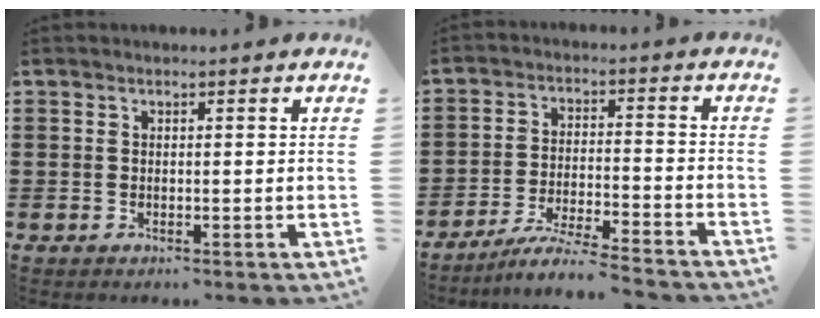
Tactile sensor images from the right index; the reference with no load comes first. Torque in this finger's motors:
{"motor_torque": [1.32, 0.82, 0.14, 0.10]}